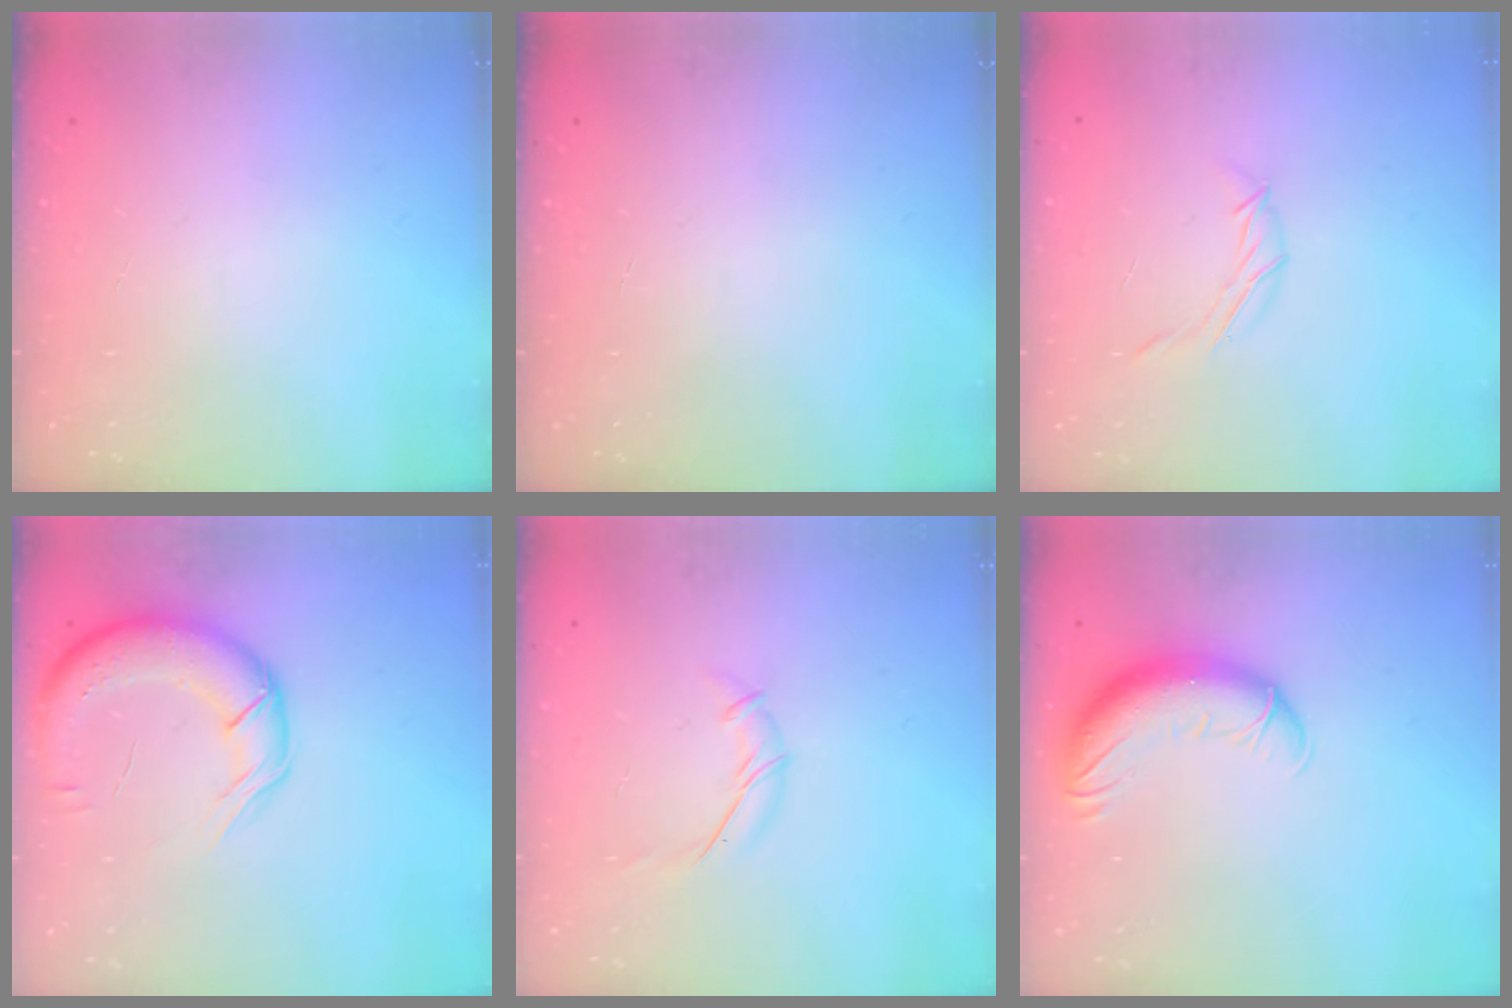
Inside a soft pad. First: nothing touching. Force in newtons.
{"total": 0.0}
{"total": 6.1, "press": 5.9, "slide": 1.4}
{"total": 14.4, "press": 14.0, "slide": 3.5}
{"total": 7.7, "press": 7.6, "slide": 0.8}
{"total": 12.8, "press": 12.4, "slide": 3.1}